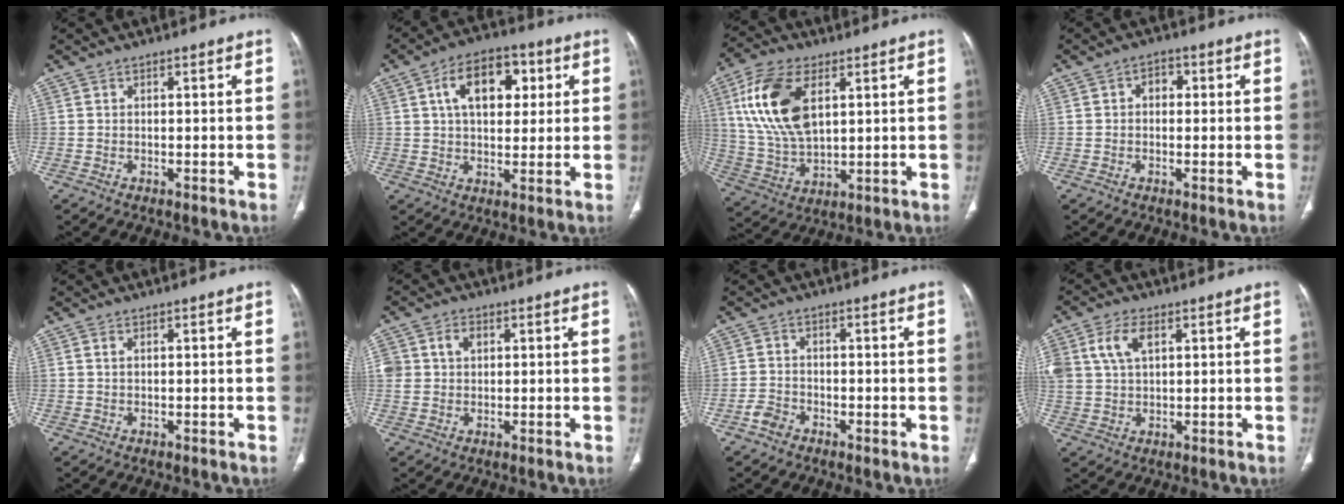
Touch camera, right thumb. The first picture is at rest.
{"total": 12.4, "force": [3.8, 7.4, 9.2], "torque": [-0.117, 0.006, 0.056]}
{"total": 16.2, "force": [5.3, 8.6, 12.7], "torque": [-0.253, -0.011, 0.107]}
{"total": 3.0, "force": [0.3, 2.2, 2.0], "torque": [-0.014, 0.011, -0.001]}
{"total": 0.9, "force": [0.4, 0.4, 0.7], "torque": [-0.016, 0.004, 0.009]}
{"total": 4.6, "force": [1.4, 3.5, 2.5], "torque": [-0.036, 0.002, 0.029]}
{"total": 2.7, "force": [-1.6, 2.0, 1.0], "torque": [-0.014, 0.011, -0.033]}
{"total": 8.9, "force": [3.3, 5.3, 6.3], "torque": [-0.136, 0.006, 0.069]}